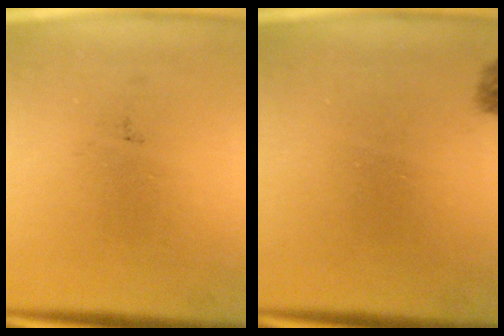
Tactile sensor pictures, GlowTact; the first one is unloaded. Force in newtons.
{"total": 1.4}